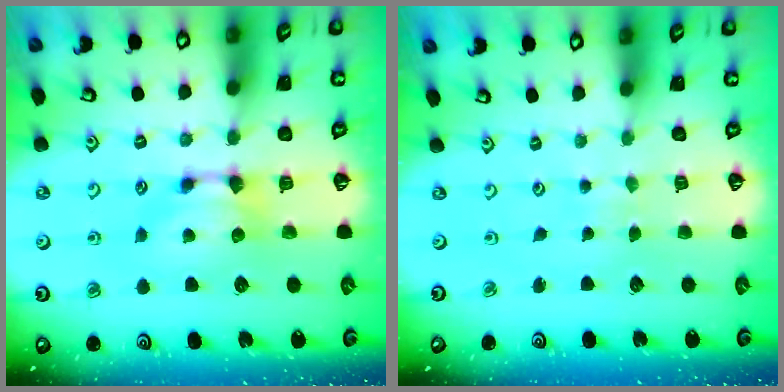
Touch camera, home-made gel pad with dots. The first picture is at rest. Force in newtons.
{"total": 4.7, "press": 4.7, "slide": 0.2}